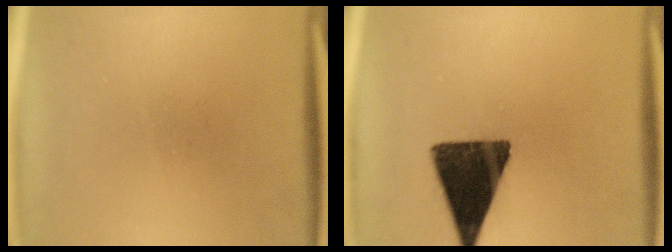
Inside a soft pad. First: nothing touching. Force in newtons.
{"total": 15.5}